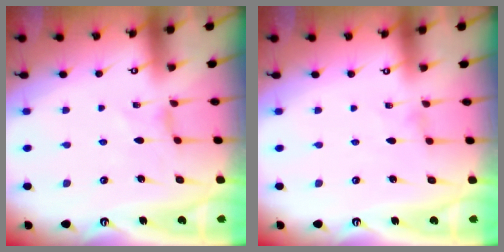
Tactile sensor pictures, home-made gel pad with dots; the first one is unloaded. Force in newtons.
{"total": 0.0}